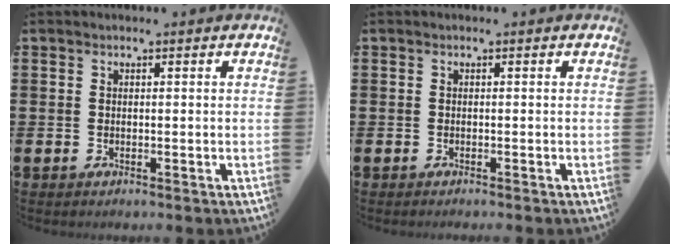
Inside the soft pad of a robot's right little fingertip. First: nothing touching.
{"total": 0.0}